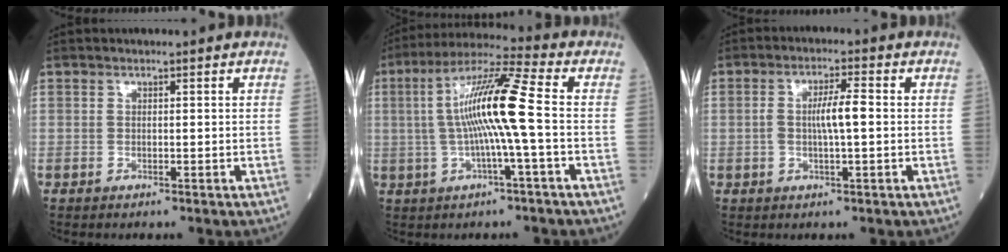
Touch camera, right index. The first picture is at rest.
{"total": 12.0, "force": [-0.2, -0.6, 12.0], "torque": [-0.224, 0.018, -0.009]}
{"total": 4.8, "force": [-0.1, 0.7, 4.8], "torque": [-0.091, 0.008, -0.002]}